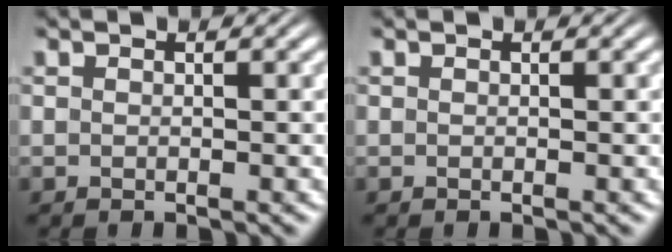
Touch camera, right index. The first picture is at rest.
{"total": 0.0}